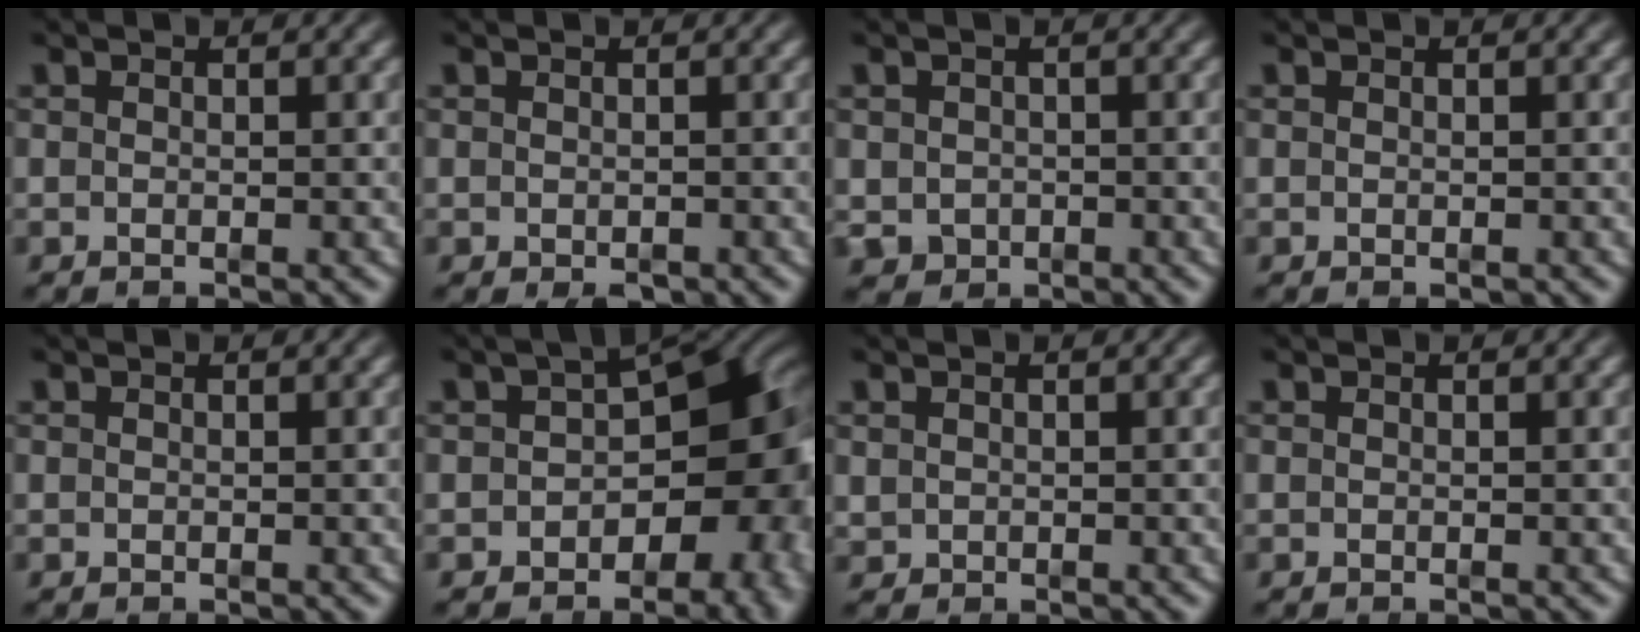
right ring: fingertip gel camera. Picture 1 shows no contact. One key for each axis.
{"total": 0.9, "fx": -0.5, "fy": 0.6, "fz": 0.5, "tx": -0.012, "ty": -0.009, "tz": -0.003}
{"total": 3.7, "fx": -1.0, "fy": 3.3, "fz": 1.3, "tx": -0.039, "ty": -0.030, "tz": -0.003}
{"total": 0.0}
{"total": 0.0}
{"total": 12.3, "fx": -1.1, "fy": 7.8, "fz": 9.4, "tx": -0.091, "ty": -0.008, "tz": -0.016}
{"total": 0.9, "fx": 0.3, "fy": 0.8, "fz": 0.3, "tx": -0.012, "ty": -0.006, "tz": 0.013}
{"total": 0.0}